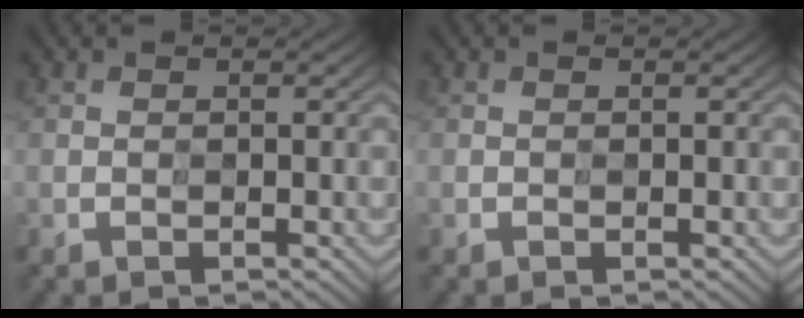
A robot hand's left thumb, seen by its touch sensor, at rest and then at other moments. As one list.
[{"total": 0.0}]